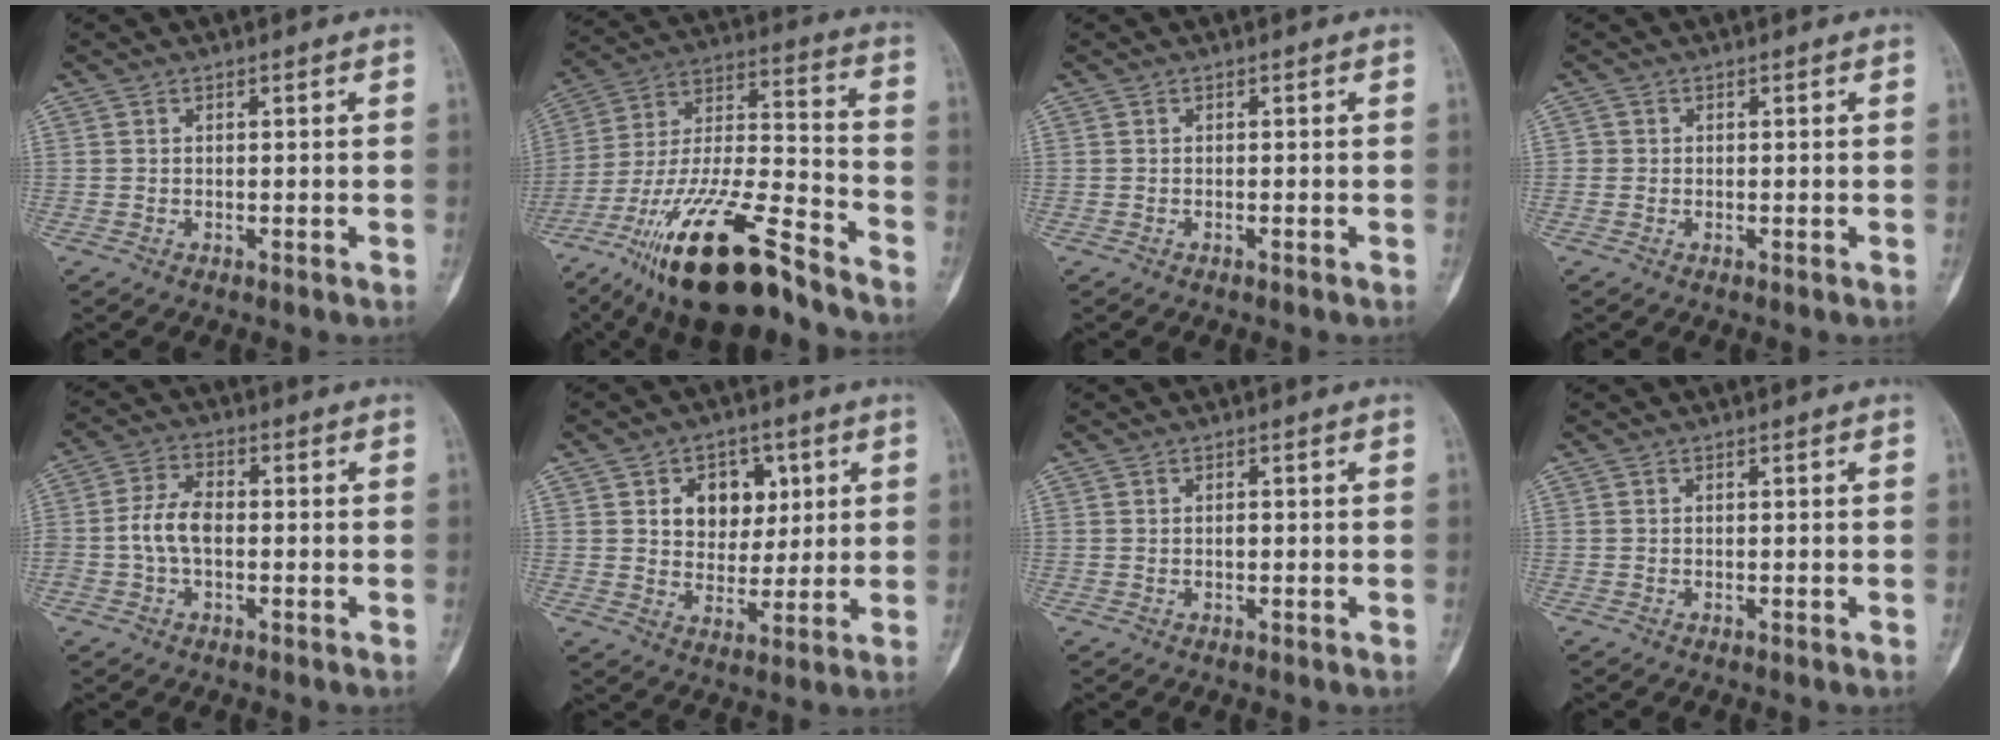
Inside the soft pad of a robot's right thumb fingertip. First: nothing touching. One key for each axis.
{"total": 23.9, "fx": -16.6, "fy": 5.9, "fz": 16.1, "tx": -0.304, "ty": 0.066, "tz": -0.294}
{"total": 0.0}
{"total": 0.8, "fx": -0.1, "fy": 0.8, "fz": 0.1, "tx": 0.004, "ty": 0.004, "tz": -0.004}
{"total": 6.4, "fx": -0.9, "fy": 3.8, "fz": 5.1, "tx": -0.103, "ty": 0.020, "tz": -0.022}
{"total": 9.4, "fx": 3.1, "fy": 7.2, "fz": 5.3, "tx": -0.032, "ty": -0.011, "tz": 0.050}
{"total": 0.7, "fx": 0.0, "fy": 0.4, "fz": 0.6, "tx": -0.009, "ty": 0.001, "tz": 0.000}
{"total": 0.0}